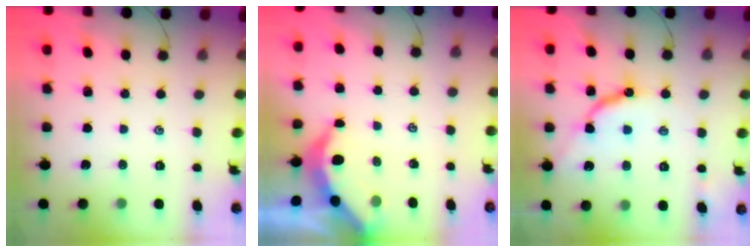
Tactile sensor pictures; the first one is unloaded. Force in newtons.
{"total": 3.6, "press": 3.6, "slide": 0.4}
{"total": 8.5, "press": 8.4, "slide": 1.0}